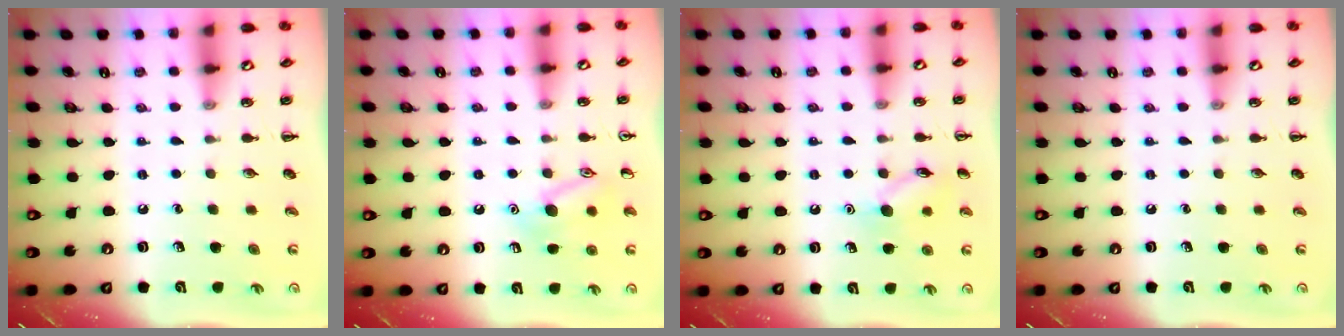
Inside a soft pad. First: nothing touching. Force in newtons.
{"total": 10.9, "press": 10.9, "slide": 0.7}
{"total": 9.5, "press": 9.4, "slide": 0.6}
{"total": 0.0}